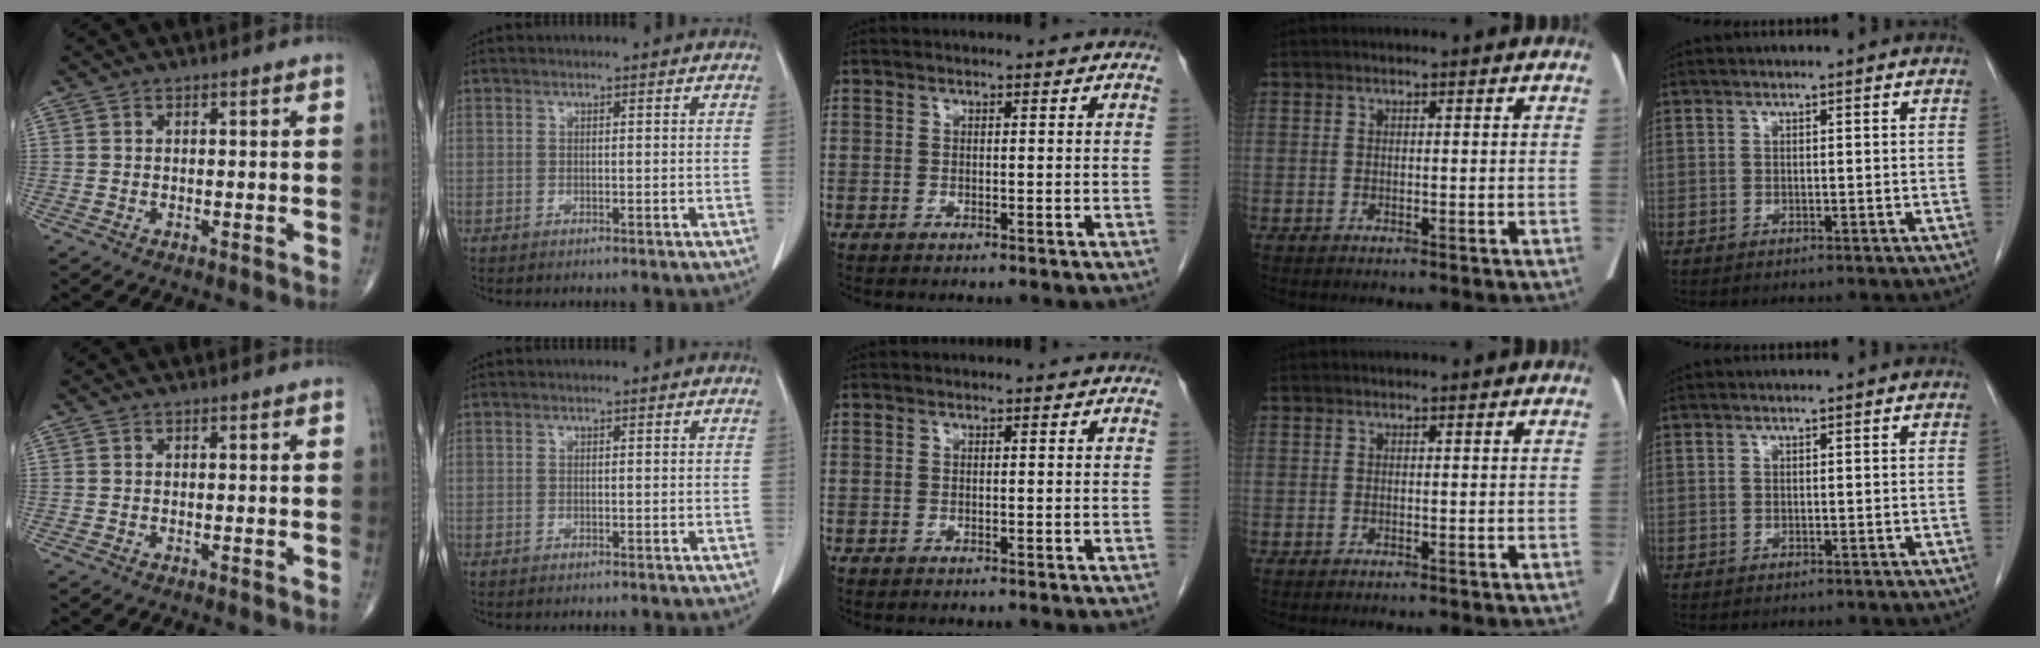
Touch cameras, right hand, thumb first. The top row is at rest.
{}